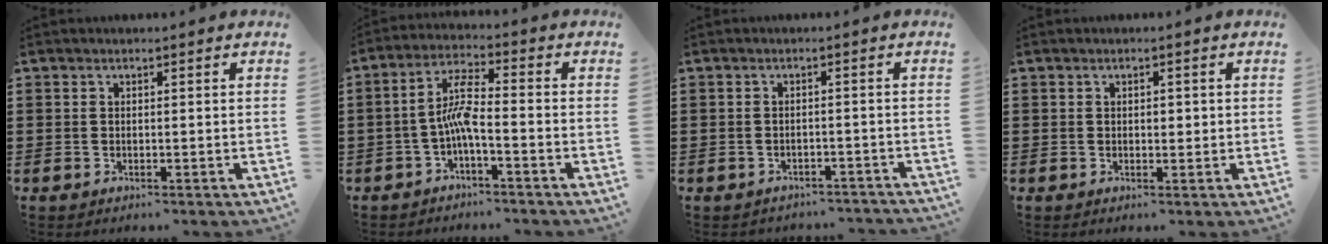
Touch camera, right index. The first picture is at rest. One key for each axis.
{"total": 6.0, "fx": -1.9, "fy": 1.4, "fz": 5.5, "tx": -0.114, "ty": 0.005, "tz": -0.040}
{"total": 1.8, "fx": -1.7, "fy": 0.4, "fz": 0.1, "tx": -0.009, "ty": 0.000, "tz": -0.037}
{"total": 1.1, "fx": 0.2, "fy": 0.7, "fz": 0.8, "tx": -0.016, "ty": 0.007, "tz": 0.002}